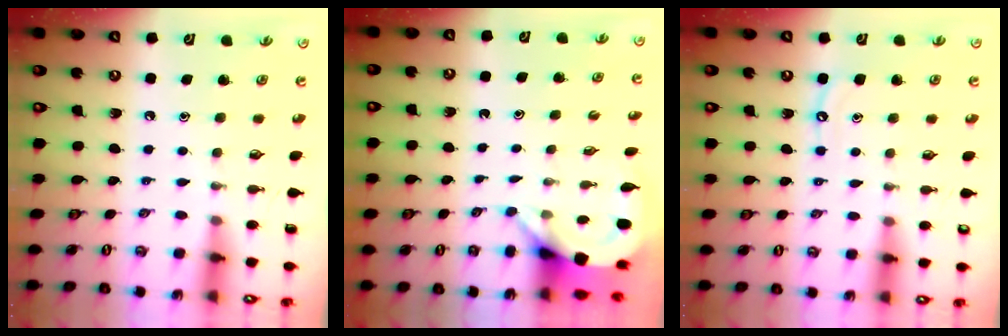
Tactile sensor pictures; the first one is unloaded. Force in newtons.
{"total": 3.7, "press": 3.7, "slide": 0.3}
{"total": 5.0, "press": 5.0, "slide": 0.3}